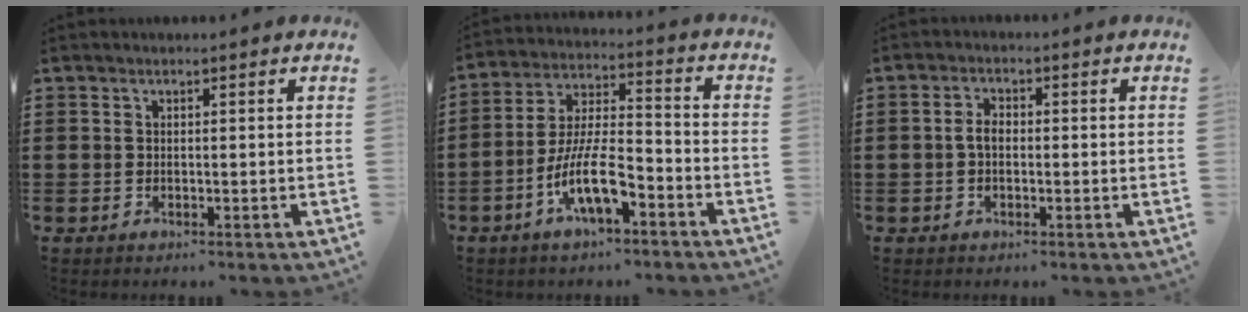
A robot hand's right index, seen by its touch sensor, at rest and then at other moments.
{"total": 10.3, "force": [-5.2, 3.5, 8.2], "torque": [-0.179, 0.000, -0.100]}
{"total": 2.1, "force": [-0.2, 1.0, 1.9], "torque": [-0.042, 0.001, -0.007]}